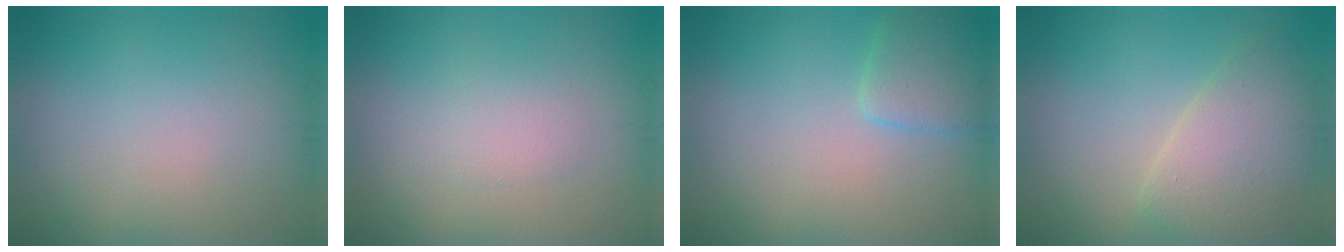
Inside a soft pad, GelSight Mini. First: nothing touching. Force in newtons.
{"total": 1.8, "press": 1.8, "slide": 0.1}
{"total": 2.5, "press": 2.5, "slide": 0.2}
{"total": 4.3, "press": 4.3, "slide": 0.5}